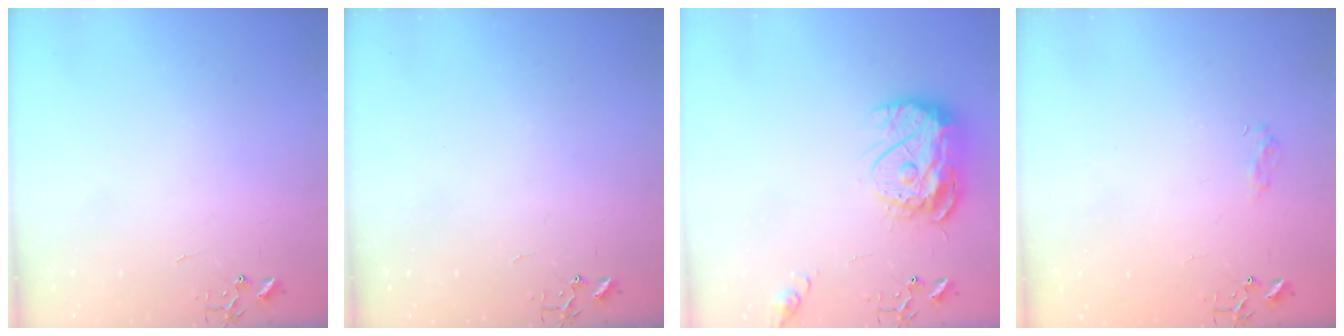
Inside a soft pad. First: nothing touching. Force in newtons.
{"total": 0.0}
{"total": 14.4, "press": 14.4, "slide": 1.3}
{"total": 7.1, "press": 7.1, "slide": 0.8}